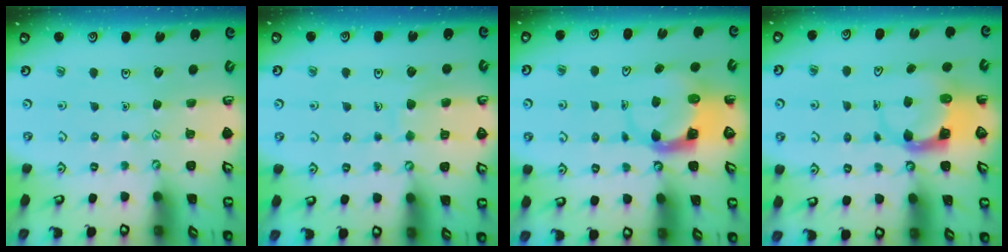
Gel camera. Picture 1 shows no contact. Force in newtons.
{"total": 5.4, "press": 5.3, "slide": 0.5}
{"total": 3.9, "press": 3.9, "slide": 0.6}
{"total": 3.7, "press": 3.6, "slide": 0.6}